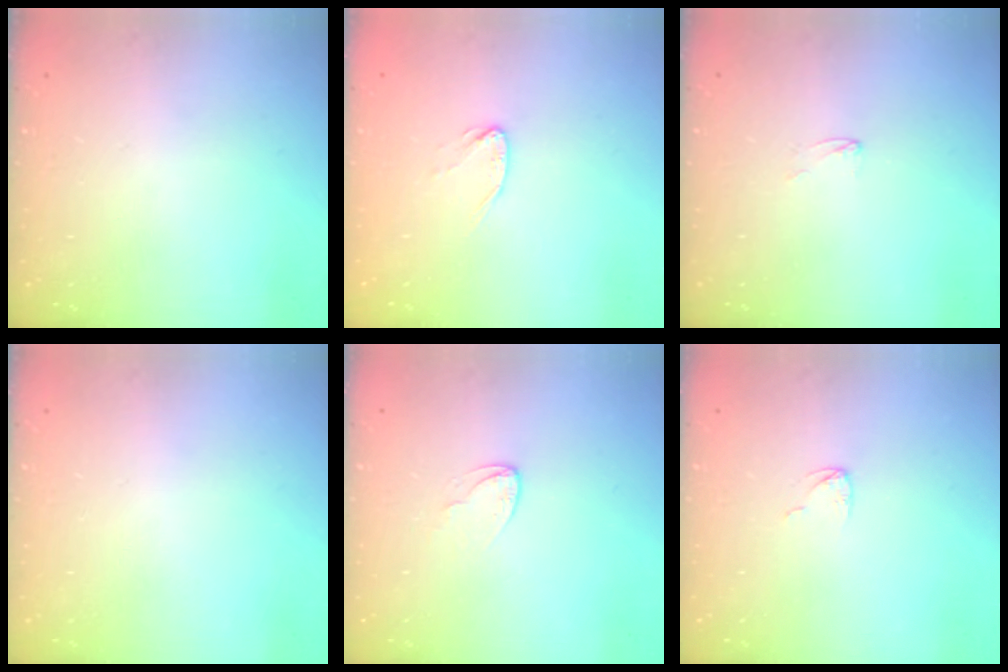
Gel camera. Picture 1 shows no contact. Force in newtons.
{"total": 4.8, "press": 4.7, "slide": 0.5}
{"total": 1.7, "press": 1.6, "slide": 0.1}
{"total": 0.0}
{"total": 2.9, "press": 2.9, "slide": 0.2}
{"total": 2.9, "press": 2.9, "slide": 0.2}